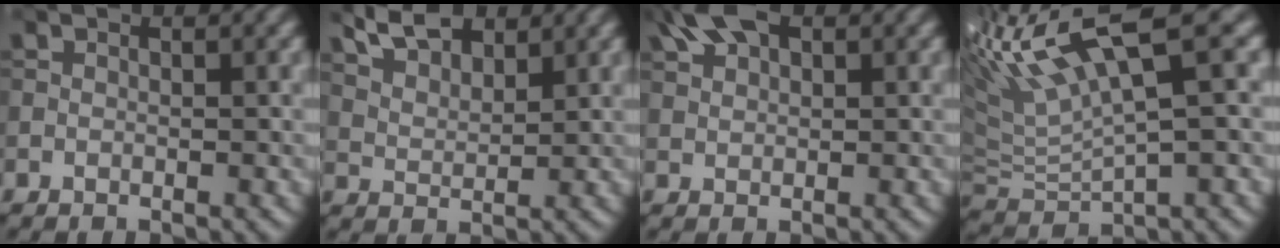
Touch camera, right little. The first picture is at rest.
{"total": 5.0, "force": [3.6, 2.2, 2.8], "torque": [-0.053, 0.008, 0.062]}
{"total": 4.5, "force": [2.5, 2.3, 3.0], "torque": [-0.064, 0.015, 0.048]}
{"total": 9.7, "force": [4.1, 2.3, 8.4], "torque": [-0.168, 0.024, 0.076]}